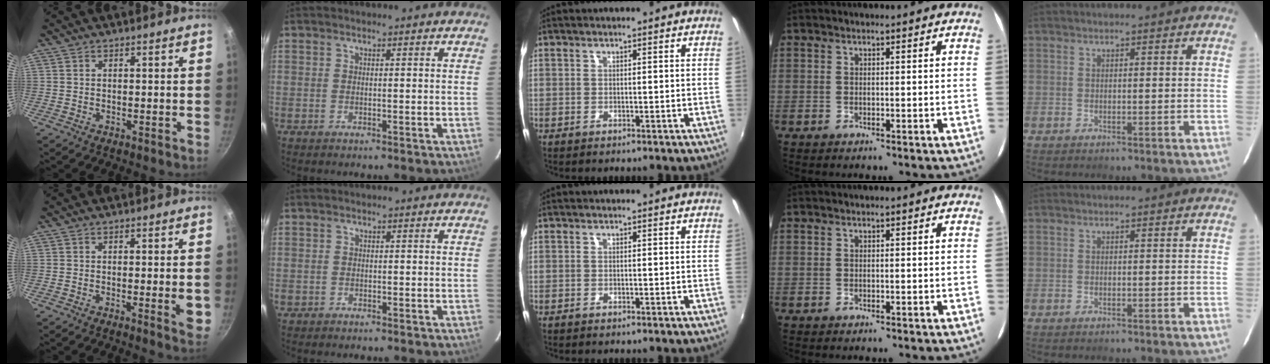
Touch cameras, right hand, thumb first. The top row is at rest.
{"thumb": {"total": 4.5, "force": [-0.8, 0.9, 4.3], "torque": [-0.054, -0.003, -0.012]}, "index": {"total": 0.8, "force": [-0.4, 0.6, -0.1], "torque": [-0.001, 0.003, -0.006]}}